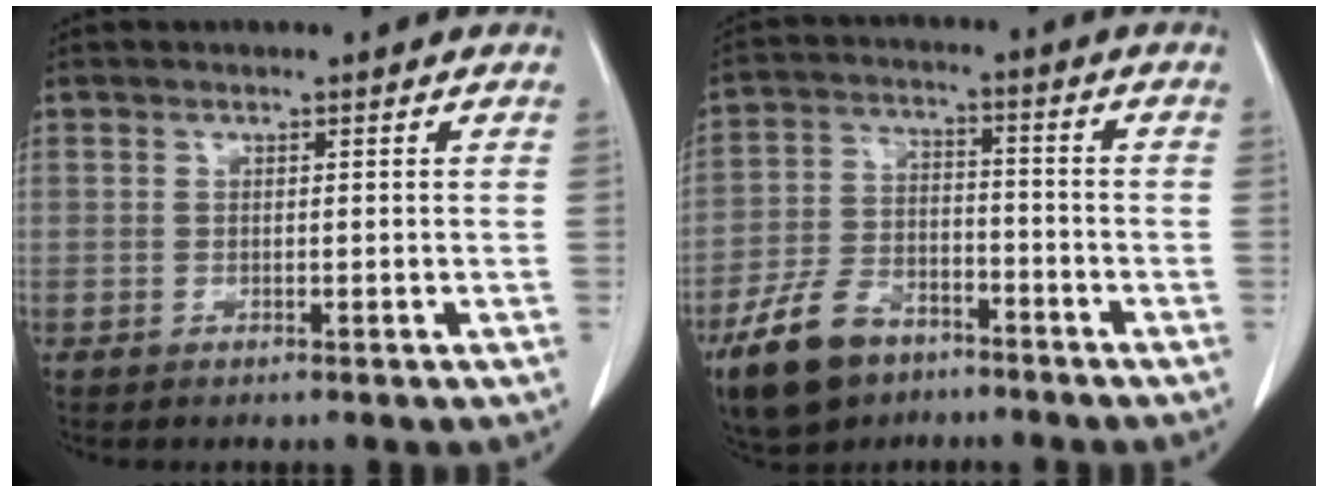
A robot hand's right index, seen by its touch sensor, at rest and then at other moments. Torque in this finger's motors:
{"motor_torque": [-0.08, -0.28, -0.38, -0.18]}